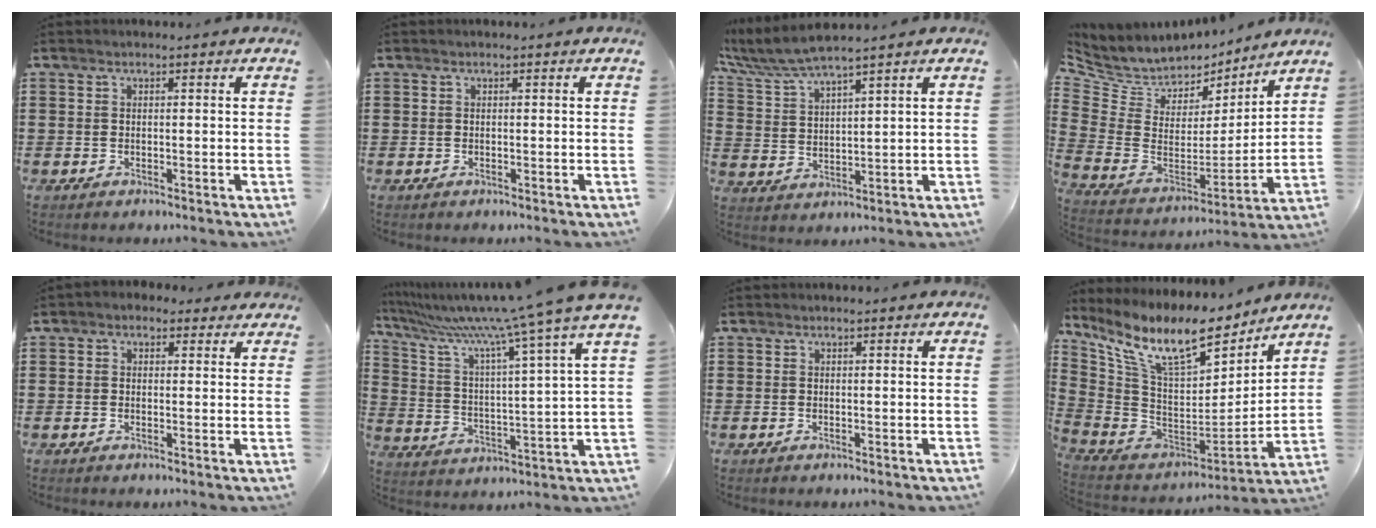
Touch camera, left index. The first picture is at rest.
{"total": 0.0}
{"total": 5.6, "force": [5.0, 0.2, 2.5], "torque": [-0.068, -0.022, 0.087]}
{"total": 6.8, "force": [5.7, 3.6, 0.8], "torque": [-0.058, -0.049, 0.106]}
{"total": 1.7, "force": [1.1, 1.3, 0.4], "torque": [-0.006, 0.006, 0.018]}
{"total": 10.2, "force": [9.2, -1.0, 4.3], "torque": [-0.129, -0.071, 0.147]}
{"total": 0.0}
{"total": 13.3, "force": [9.2, 4.0, 8.8], "torque": [-0.195, -0.054, 0.160]}